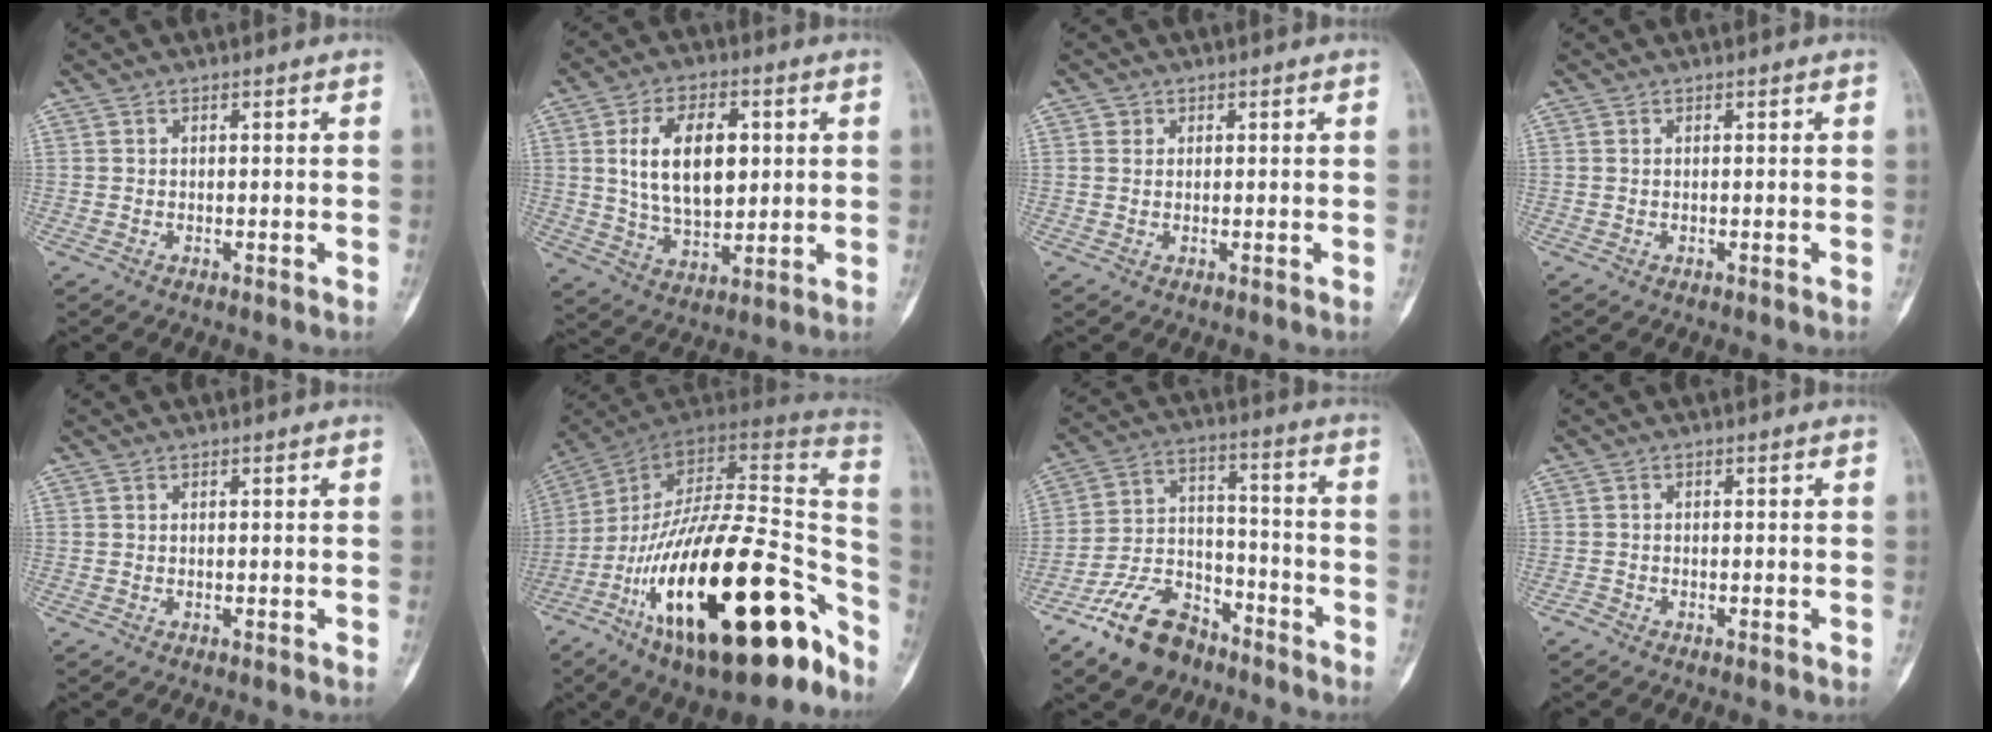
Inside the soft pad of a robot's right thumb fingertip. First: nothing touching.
{"total": 14.5, "force": [2.7, 8.4, 11.5], "torque": [-0.171, -0.008, 0.053]}
{"total": 1.4, "force": [0.5, 1.2, 0.4], "torque": [-0.001, -0.001, 0.008]}
{"total": 0.0}
{"total": 0.0}
{"total": 34.3, "force": [-15.6, 13.5, 27.4], "torque": [-0.358, 0.075, -0.246]}
{"total": 13.9, "force": [-9.7, 7.8, 6.3], "torque": [-0.096, 0.081, -0.176]}
{"total": 0.9, "force": [-0.8, 0.3, 0.2], "torque": [-0.002, 0.000, -0.017]}